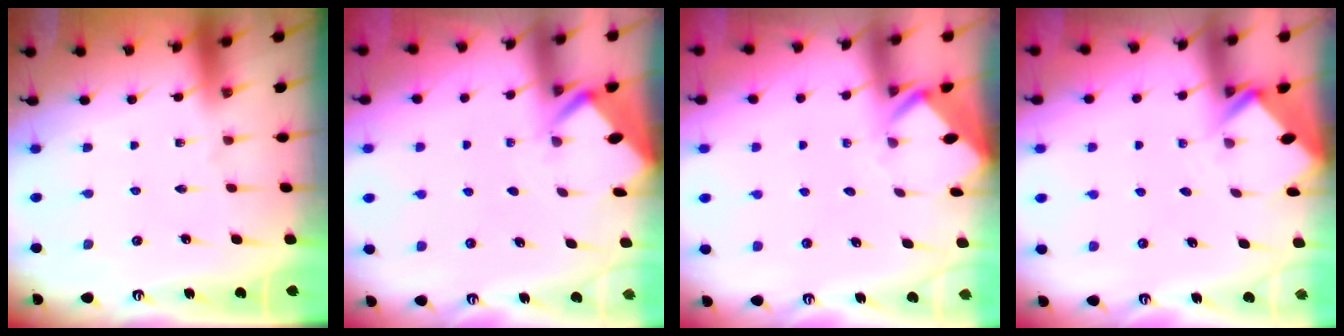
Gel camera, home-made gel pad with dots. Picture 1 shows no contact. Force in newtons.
{"total": 2.7, "press": 2.7, "slide": 0.2}
{"total": 3.4, "press": 3.4, "slide": 0.3}
{"total": 2.7, "press": 2.7, "slide": 0.2}